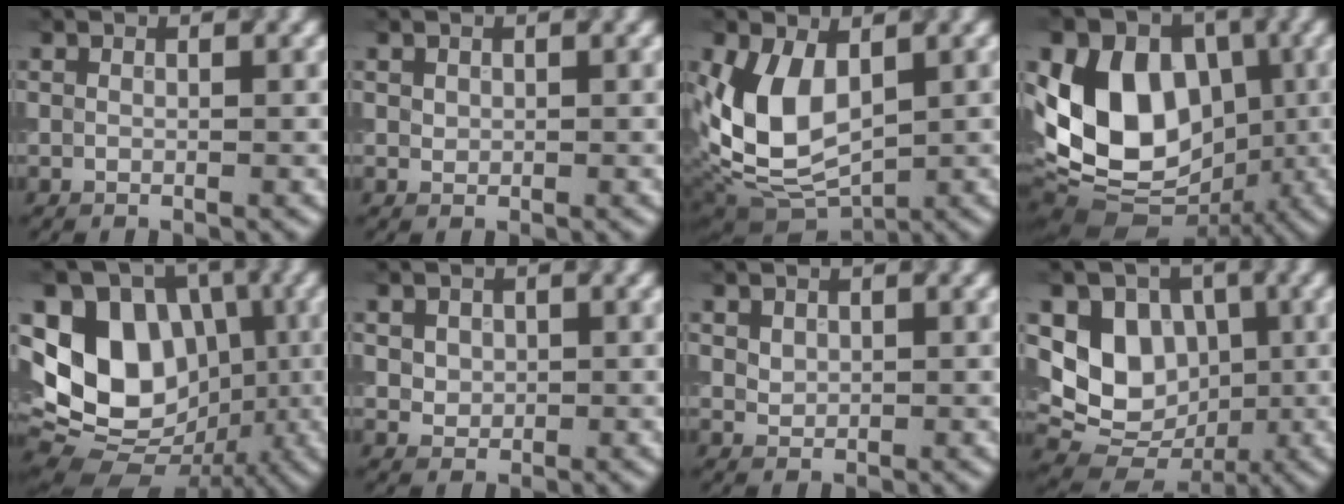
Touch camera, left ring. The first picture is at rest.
{"total": 0.6, "force": [0.3, 0.5, 0.2], "torque": [0.000, -0.002, 0.007]}
{"total": 7.4, "force": [1.1, 4.6, 5.7], "torque": [-0.124, -0.011, 0.021]}
{"total": 13.8, "force": [-0.9, 10.8, 8.5], "torque": [-0.151, 0.012, -0.021]}
{"total": 11.5, "force": [0.3, 9.0, 7.1], "torque": [-0.126, -0.002, -0.011]}
{"total": 2.3, "force": [0.9, 1.9, 1.1], "torque": [-0.025, 0.004, 0.026]}
{"total": 1.0, "force": [0.5, 0.8, 0.4], "torque": [-0.007, -0.002, 0.013]}
{"total": 7.6, "force": [0.8, 6.3, 4.2], "torque": [-0.070, -0.016, 0.015]}